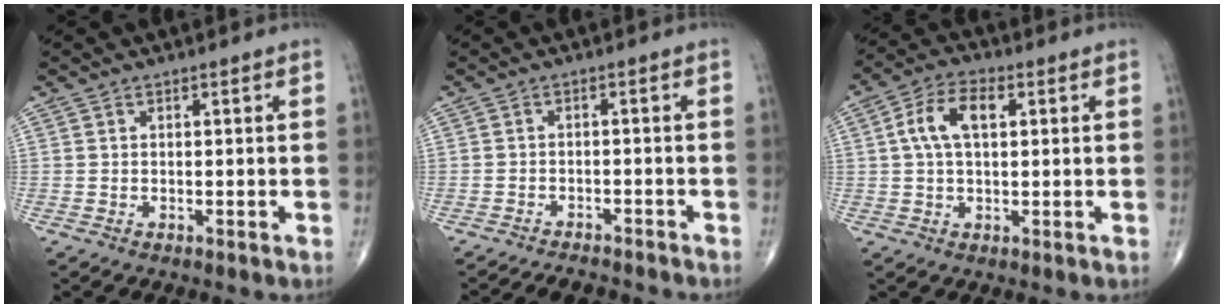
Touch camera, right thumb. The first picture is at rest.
{"total": 5.6, "force": [-5.4, 1.2, 0.9], "torque": [-0.015, 0.026, -0.078]}
{"total": 7.9, "force": [1.8, 4.2, 6.5], "torque": [-0.124, 0.018, 0.028]}